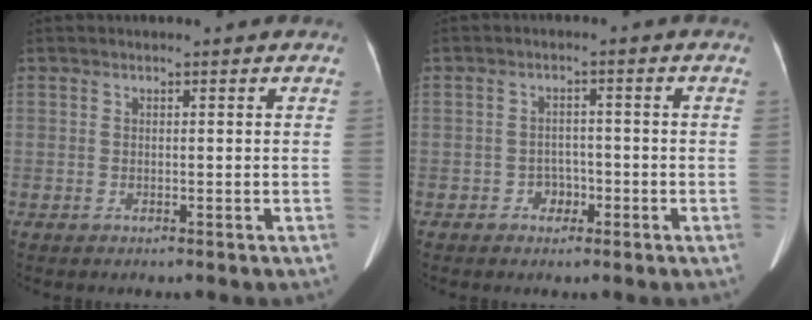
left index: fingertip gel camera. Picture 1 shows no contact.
{"total": 2.5, "force": [-1.4, 1.8, 0.9], "torque": [-0.009, 0.005, -0.020]}